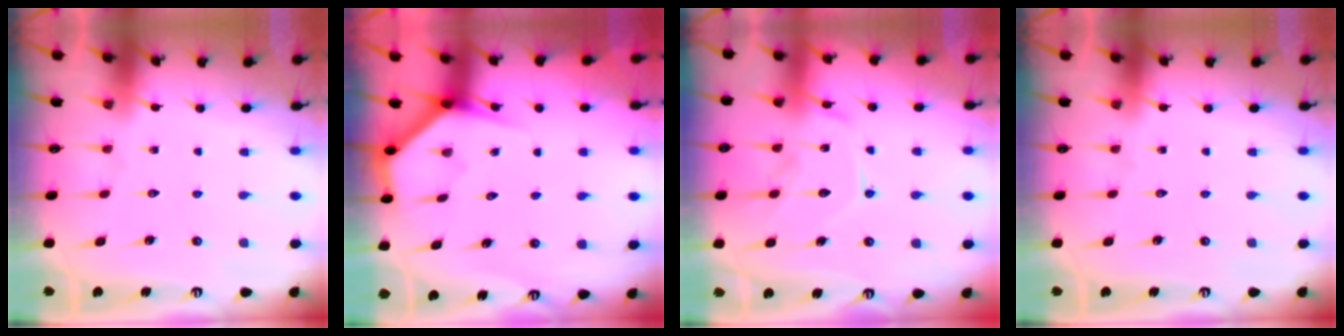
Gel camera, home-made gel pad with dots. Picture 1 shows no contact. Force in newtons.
{"total": 3.9, "press": 3.9, "slide": 0.2}
{"total": 13.6, "press": 13.5, "slide": 1.2}
{"total": 0.0}